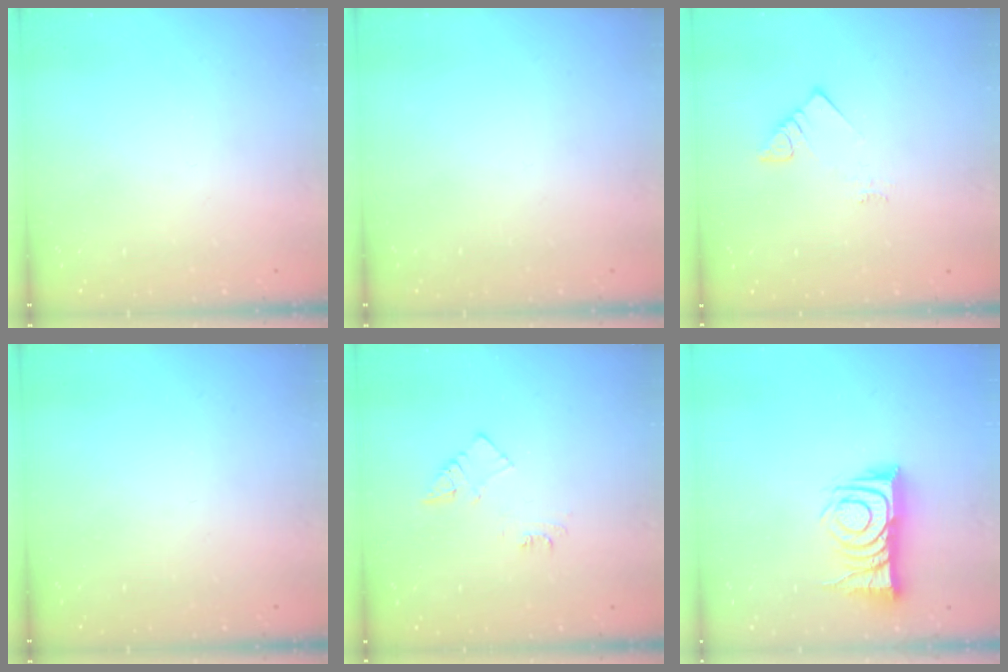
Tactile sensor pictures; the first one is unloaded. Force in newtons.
{"total": 1.5, "press": 1.5, "slide": 0.1}
{"total": 4.0, "press": 3.9, "slide": 0.3}
{"total": 0.0}
{"total": 5.5, "press": 5.4, "slide": 0.7}
{"total": 11.9, "press": 11.9, "slide": 0.6}